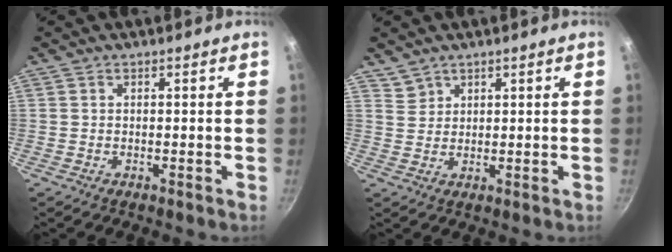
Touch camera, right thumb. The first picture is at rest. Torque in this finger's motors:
{"motor_torque": [-0.12, 0.27, -0.13, -0.49, -0.09]}